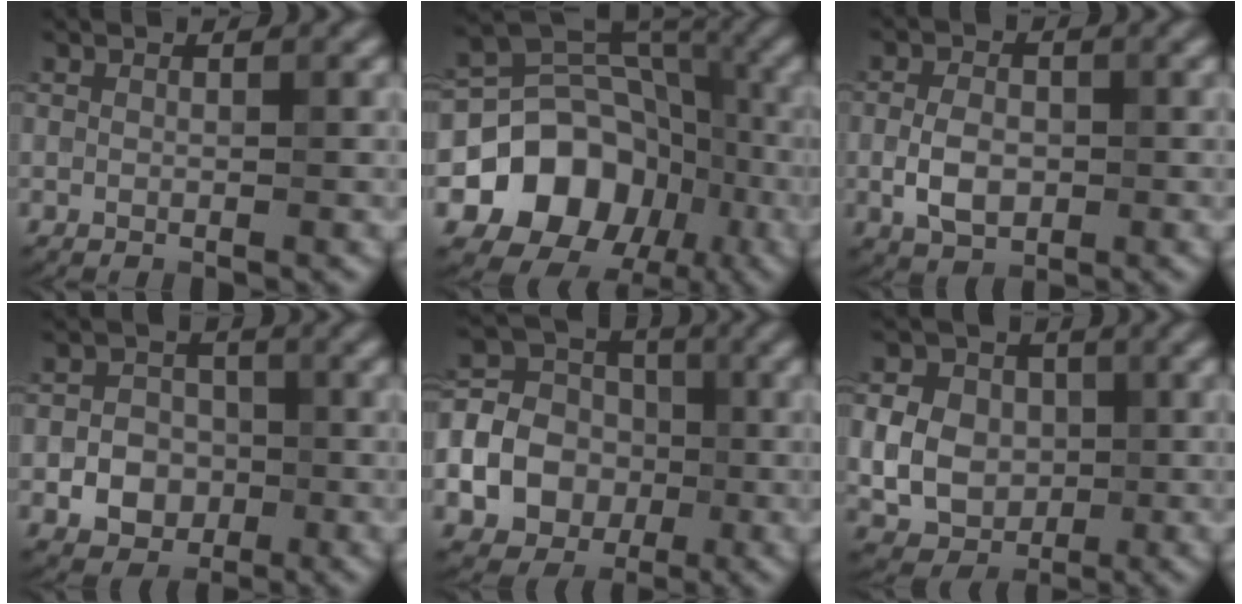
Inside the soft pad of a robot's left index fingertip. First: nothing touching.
{"total": 11.6, "force": [-4.2, 9.2, 5.7], "torque": [-0.110, 0.006, -0.078]}
{"total": 3.6, "force": [-0.7, 2.3, 2.6], "torque": [-0.055, 0.003, -0.014]}
{"total": 4.5, "force": [-1.4, 3.7, 2.2], "torque": [-0.009, 0.000, -0.041]}
{"total": 17.3, "force": [-3.3, 15.5, 6.8], "torque": [-0.187, -0.006, -0.088]}
{"total": 7.6, "force": [0.4, 6.4, 4.1], "torque": [-0.080, 0.019, -0.010]}